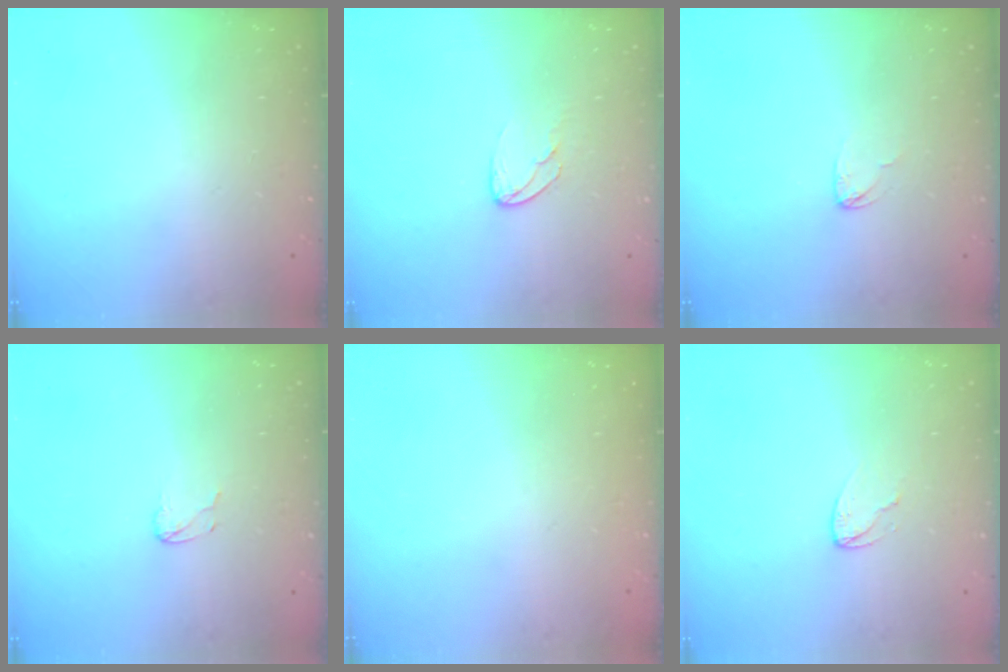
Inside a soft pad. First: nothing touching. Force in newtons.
{"total": 5.6, "press": 5.5, "slide": 0.6}
{"total": 2.9, "press": 2.9, "slide": 0.2}
{"total": 3.1, "press": 3.1, "slide": 0.3}
{"total": 0.0}
{"total": 4.6, "press": 4.5, "slide": 0.2}